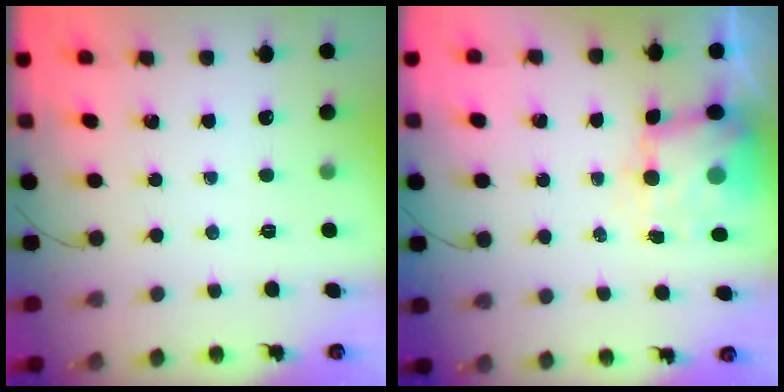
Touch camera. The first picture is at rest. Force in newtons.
{"total": 6.7, "press": 6.5, "slide": 1.4}